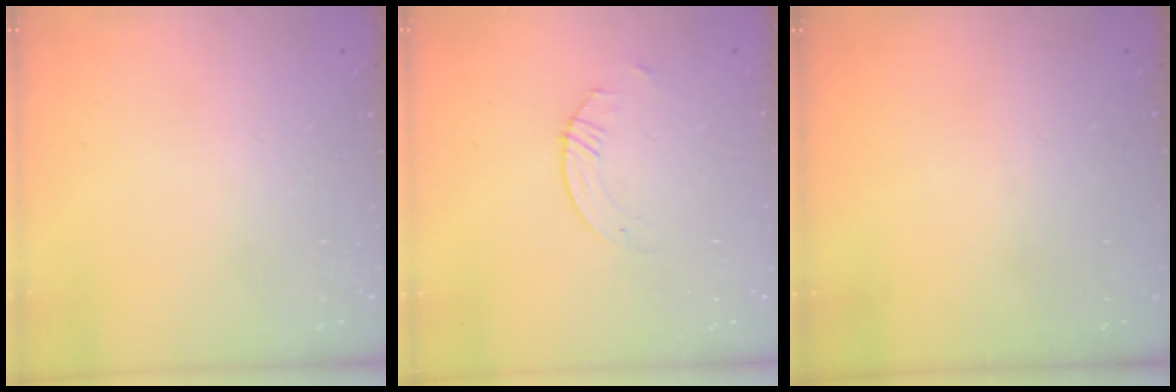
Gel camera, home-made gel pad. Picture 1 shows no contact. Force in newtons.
{"total": 0.8, "press": 0.8, "slide": 0.2}
{"total": 0.0}